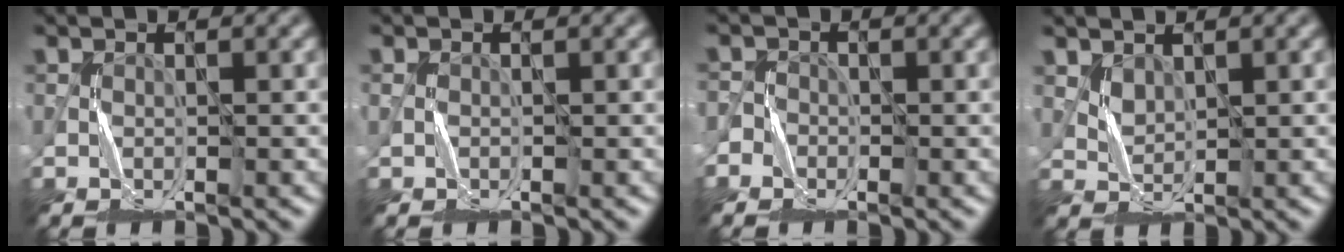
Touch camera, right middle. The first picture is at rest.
{"total": 0.0}
{"total": 1.9, "force": [-1.3, 1.3, -0.3], "torque": [0.013, 0.011, -0.031]}
{"total": 1.4, "force": [1.0, 0.8, 0.4], "torque": [-0.012, -0.002, 0.027]}